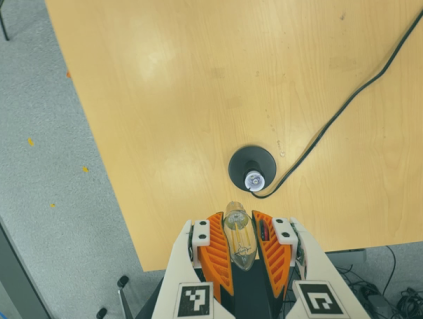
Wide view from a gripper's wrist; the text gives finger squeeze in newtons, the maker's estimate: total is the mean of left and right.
{"total": 23.8, "left": 25.9, "right": 21.7}